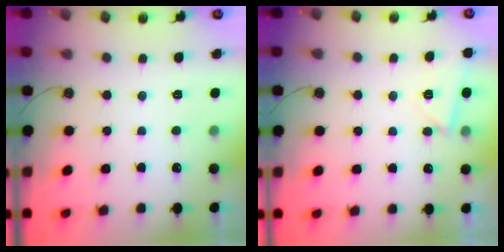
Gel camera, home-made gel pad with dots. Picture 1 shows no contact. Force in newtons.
{"total": 3.8, "press": 3.7, "slide": 0.9}